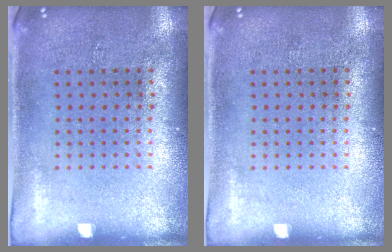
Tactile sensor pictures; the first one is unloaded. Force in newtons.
{"total": 0.0}